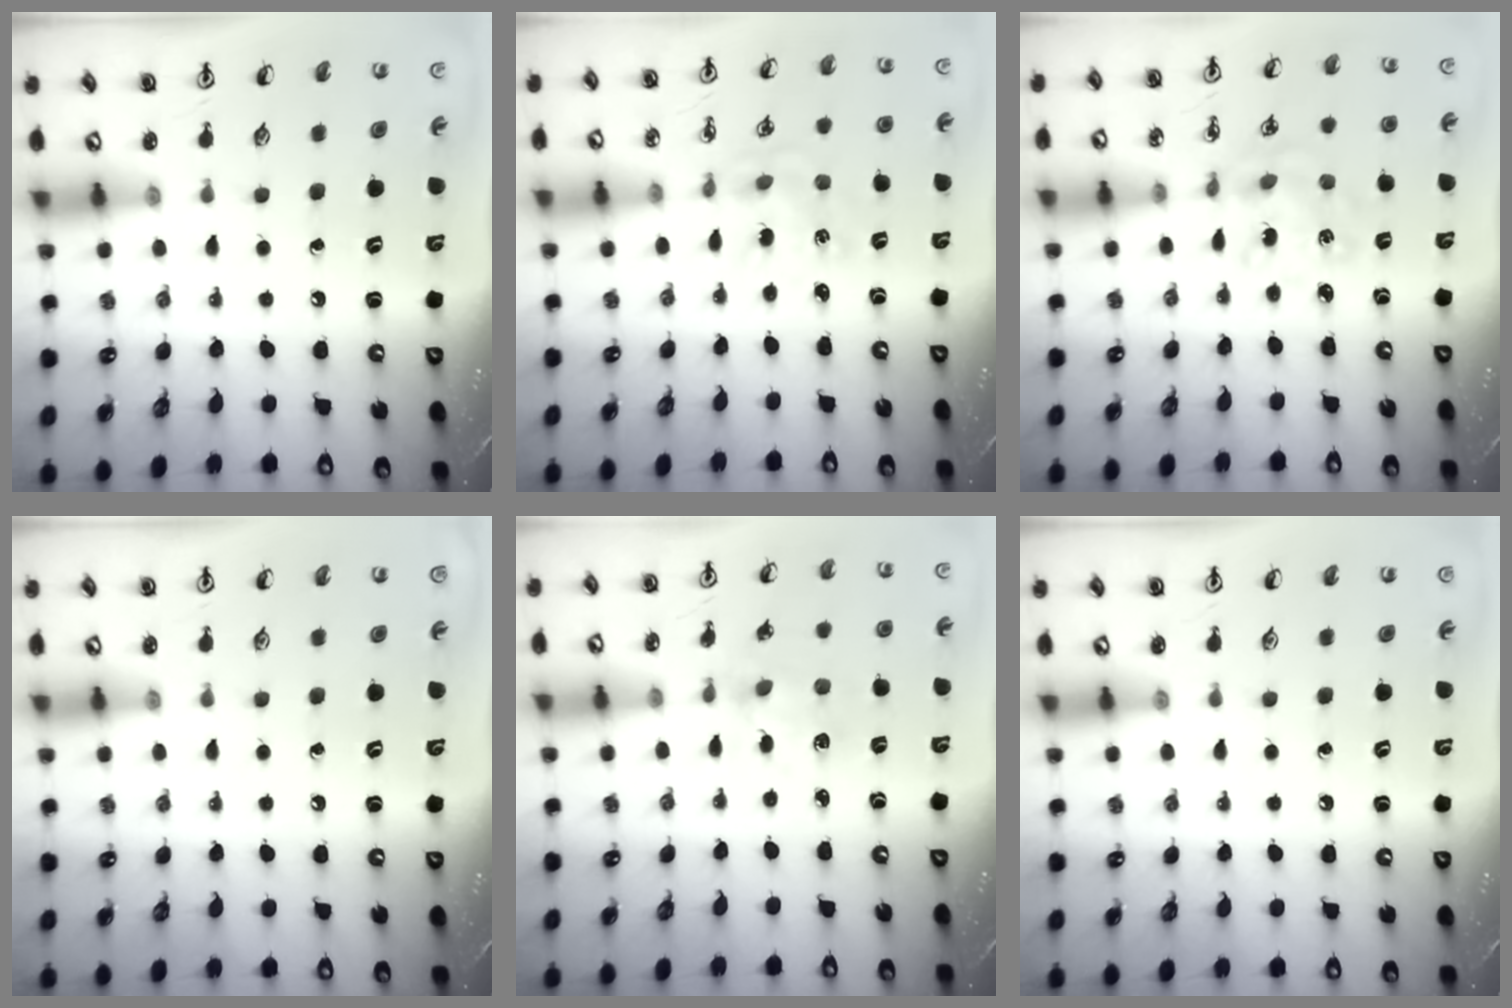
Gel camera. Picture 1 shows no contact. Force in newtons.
{"total": 0.7, "press": 0.7, "slide": 0.1}
{"total": 1.8, "press": 1.8, "slide": 0.1}
{"total": 0.0}
{"total": 1.7, "press": 1.6, "slide": 0.5}
{"total": 0.0}